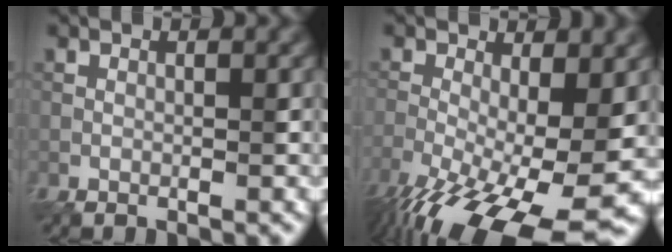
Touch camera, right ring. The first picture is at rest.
{"total": 14.5, "force": [-6.2, 5.8, 11.7], "torque": [-0.211, -0.032, -0.090]}